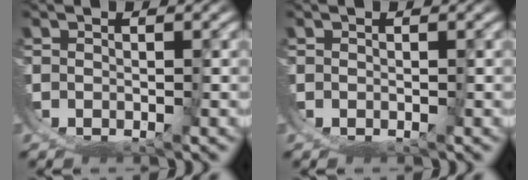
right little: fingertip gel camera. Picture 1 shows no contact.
{"total": 0.0}